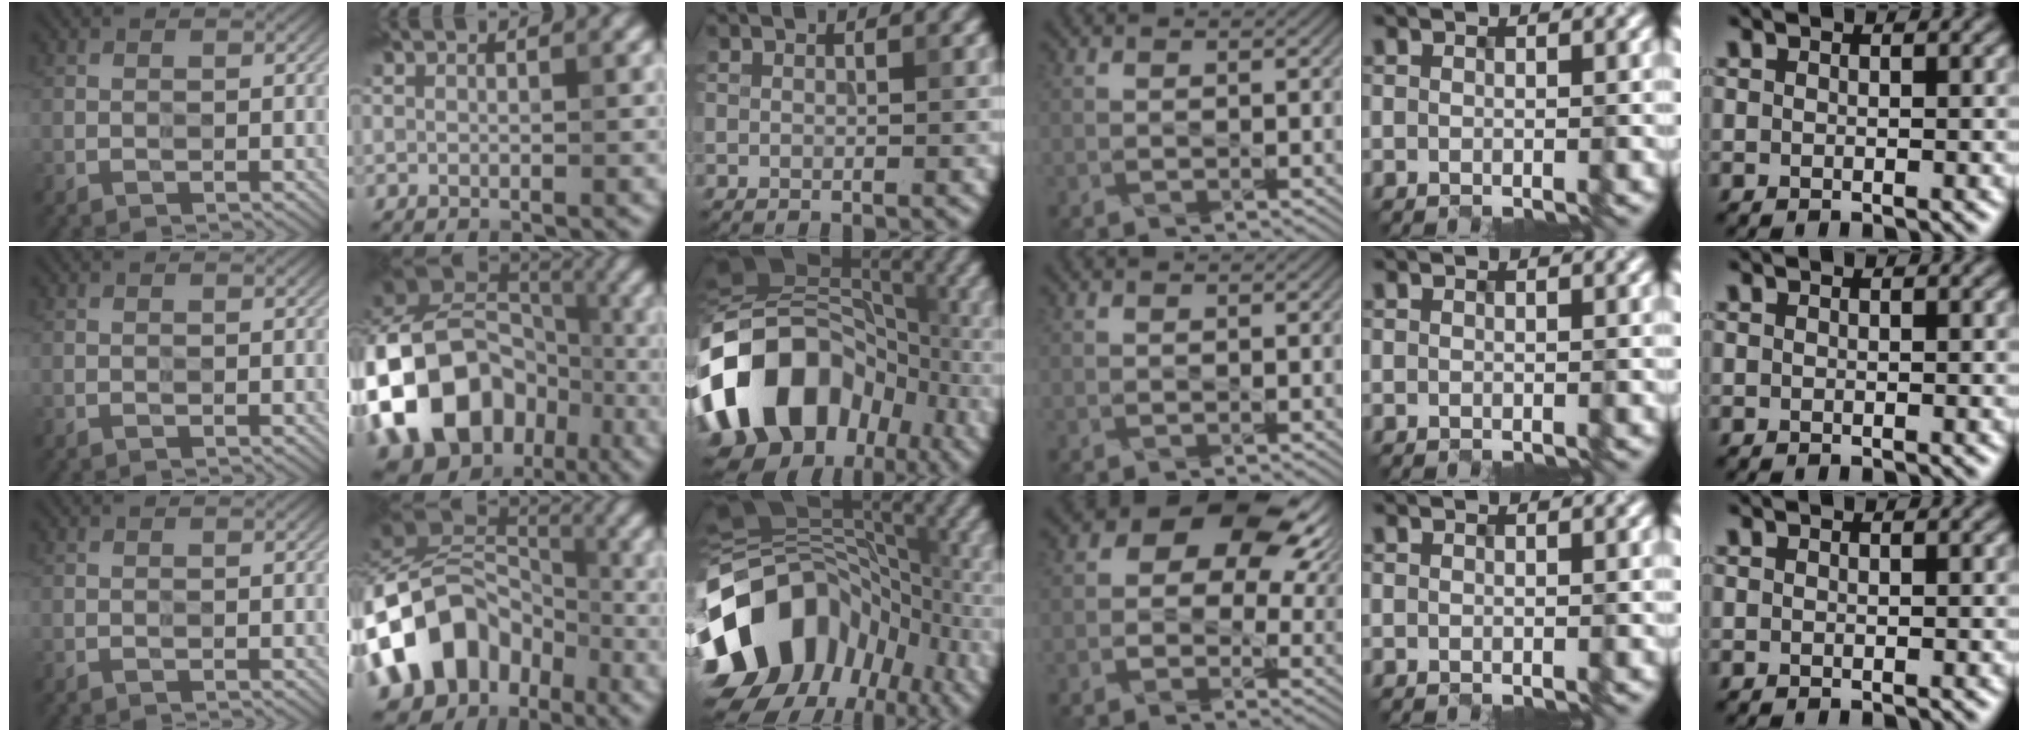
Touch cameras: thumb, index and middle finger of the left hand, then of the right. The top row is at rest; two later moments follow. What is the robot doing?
{"motion": "extract", "object": "drawer"}